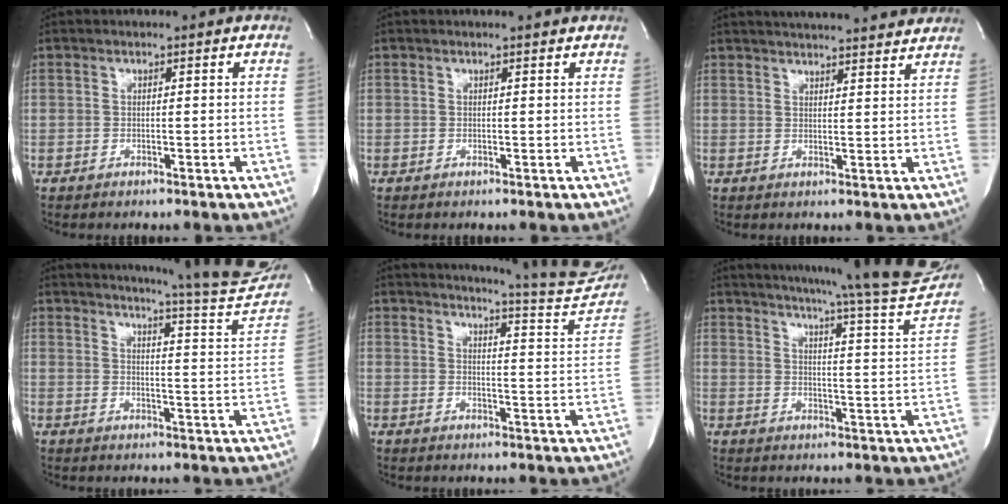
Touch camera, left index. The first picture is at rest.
{"total": 1.5, "force": [1.4, -0.2, 0.2], "torque": [-0.013, -0.001, 0.013]}
{"total": 17.3, "force": [16.1, 1.8, 6.2], "torque": [-0.093, 0.020, 0.208]}
{"total": 18.8, "force": [17.6, -0.2, 6.5], "torque": [-0.095, -0.091, 0.204]}
{"total": 15.4, "force": [14.9, -0.2, 3.9], "torque": [-0.057, -0.089, 0.167]}
{"total": 25.0, "force": [22.6, -0.1, 10.6], "torque": [-0.163, -0.085, 0.273]}